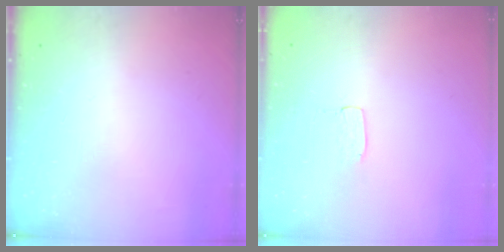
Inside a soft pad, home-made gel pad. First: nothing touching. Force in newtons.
{"total": 2.9, "press": 2.9, "slide": 0.2}